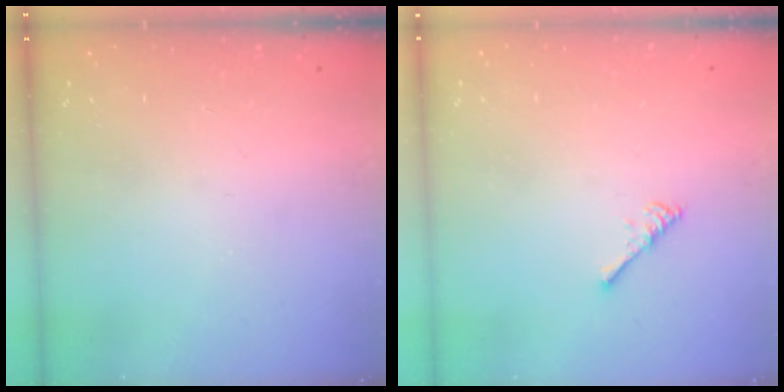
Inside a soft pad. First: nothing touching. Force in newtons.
{"total": 2.7, "press": 2.6, "slide": 0.5}